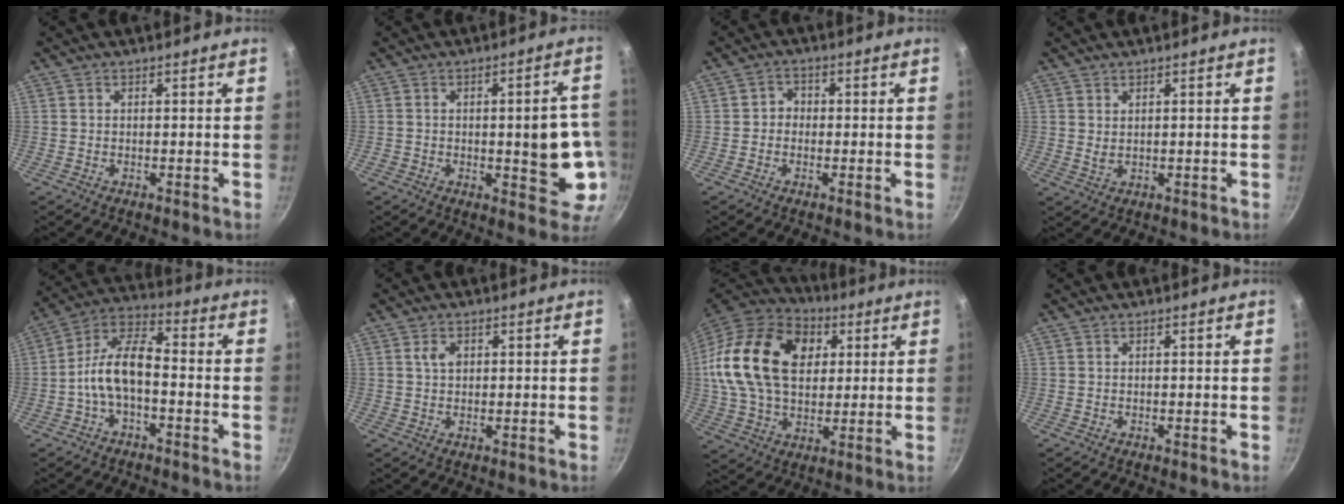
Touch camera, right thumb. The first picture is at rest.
{"total": 11.6, "force": [-1.4, 4.9, 10.4], "torque": [-0.094, 0.010, -0.015]}
{"total": 2.4, "force": [-0.5, 2.2, 0.9], "torque": [0.001, 0.010, -0.013]}
{"total": 1.8, "force": [0.9, 0.9, 1.2], "torque": [-0.019, -0.011, 0.018]}
{"total": 10.4, "force": [-2.8, 5.1, 8.6], "torque": [-0.154, 0.046, -0.065]}
{"total": 2.7, "force": [0.7, 1.8, 1.8], "torque": [-0.028, 0.001, 0.011]}
{"total": 25.4, "force": [6.0, 17.1, 17.7], "torque": [-0.309, 0.014, 0.098]}
{"total": 0.0}